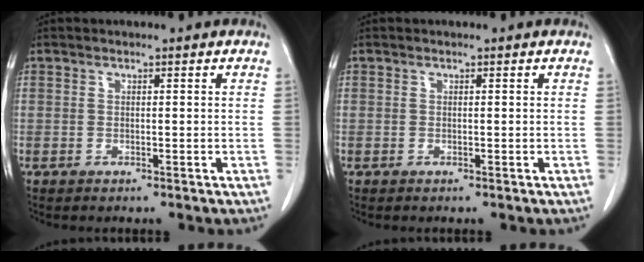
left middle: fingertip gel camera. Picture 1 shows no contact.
{"total": 0.0}